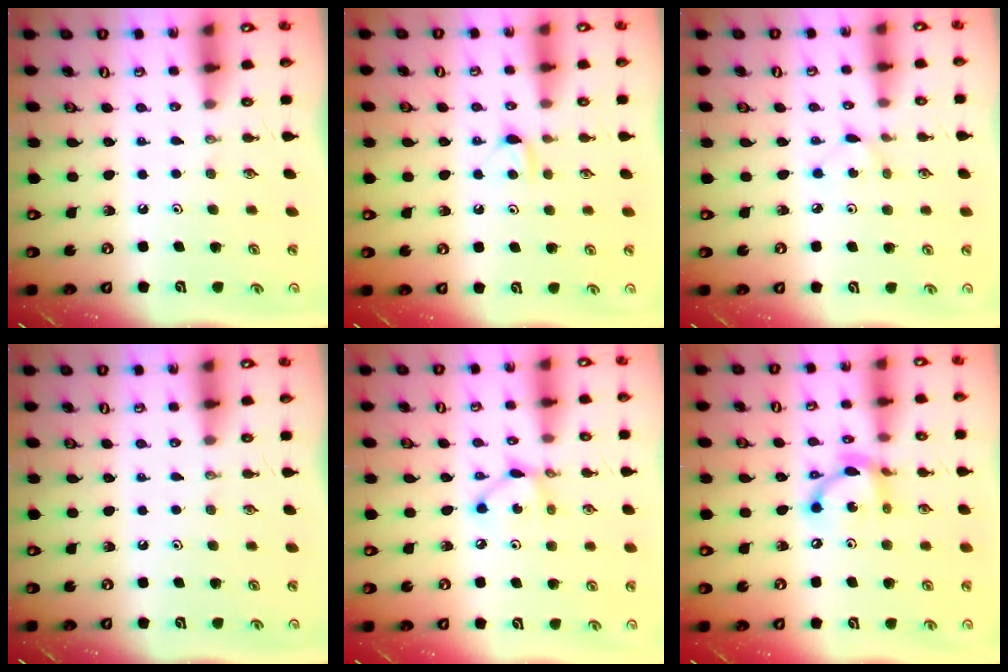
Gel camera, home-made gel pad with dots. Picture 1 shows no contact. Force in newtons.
{"total": 4.8, "press": 4.7, "slide": 0.7}
{"total": 2.8, "press": 2.8, "slide": 0.4}
{"total": 0.0}
{"total": 6.0, "press": 6.0, "slide": 0.2}
{"total": 11.8, "press": 11.8, "slide": 0.9}